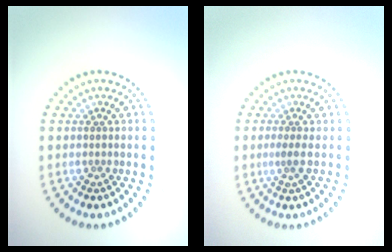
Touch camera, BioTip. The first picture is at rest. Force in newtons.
{"total": 1.0, "press": 0.4, "slide": 0.9}